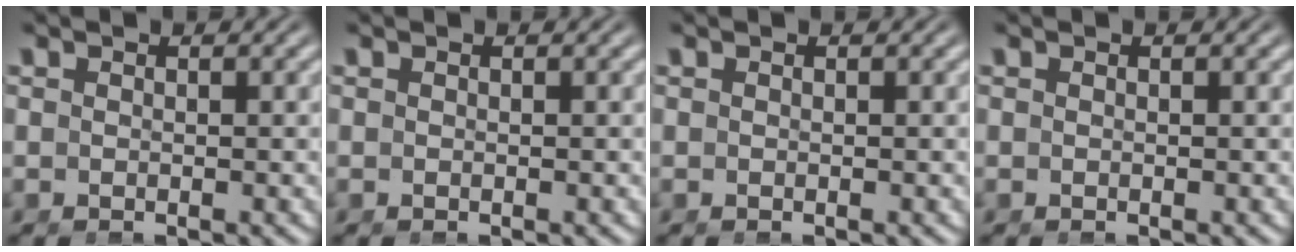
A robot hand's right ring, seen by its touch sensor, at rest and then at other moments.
{"total": 0.0}
{"total": 0.0}
{"total": 0.0}